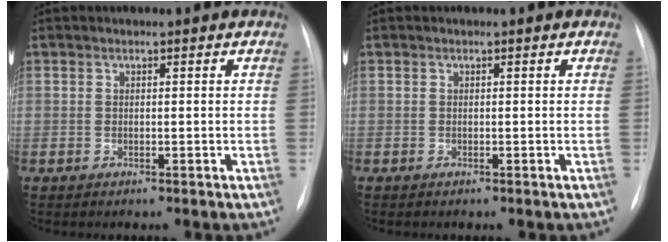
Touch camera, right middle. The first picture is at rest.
{"total": 0.0}